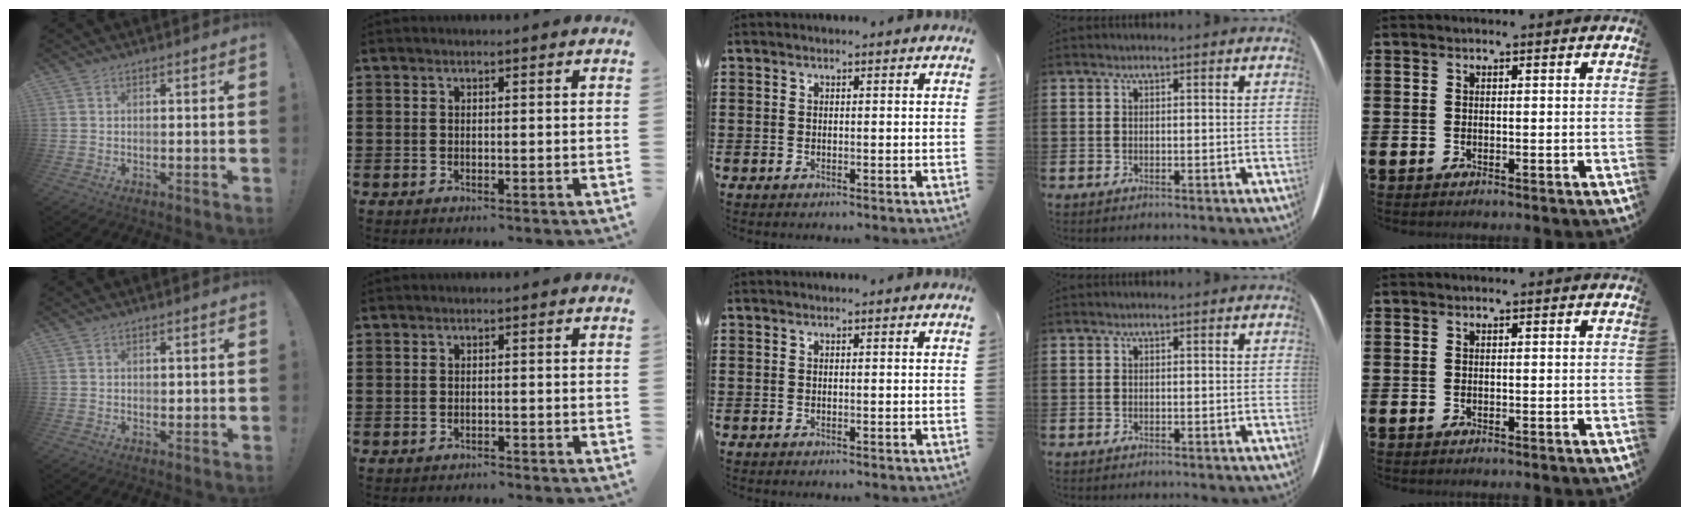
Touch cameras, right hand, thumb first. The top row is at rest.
{"thumb": {"total": 0.8, "force": [0.3, 0.7, 0.2], "torque": [0.001, 0.001, 0.004]}, "index": {"total": 0.7, "force": [-0.7, 0.1, -0.1], "torque": [0.000, 0.001, -0.016]}}